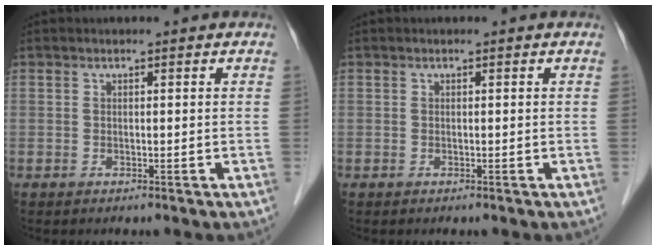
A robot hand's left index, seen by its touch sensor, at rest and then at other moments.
{"total": 0.0}